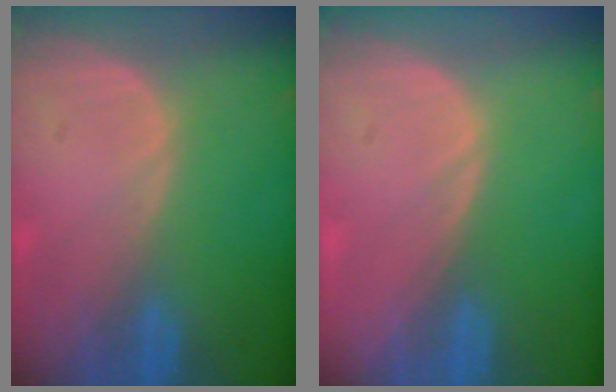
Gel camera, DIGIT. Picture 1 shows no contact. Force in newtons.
{"total": 0.0}